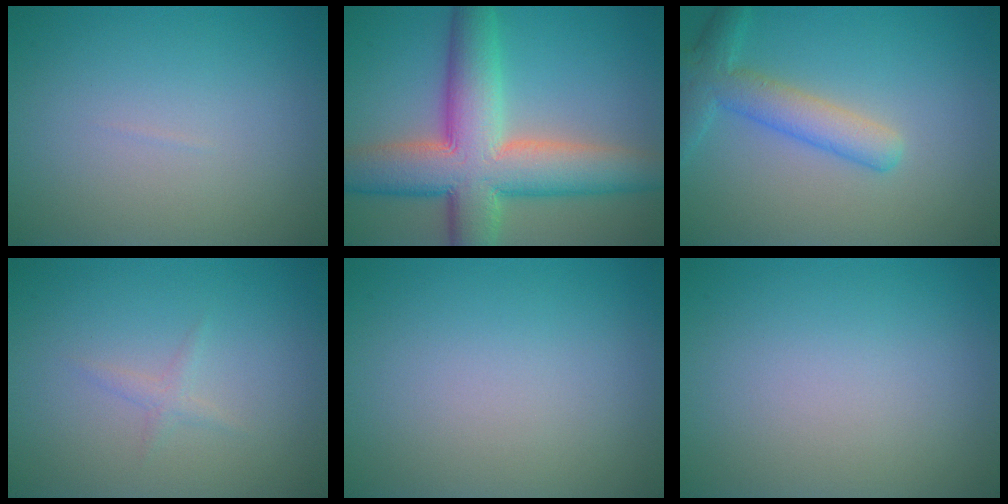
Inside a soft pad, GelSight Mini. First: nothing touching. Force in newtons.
{"total": 11.2, "press": 11.1, "slide": 0.4}
{"total": 4.1, "press": 4.1, "slide": 0.1}
{"total": 0.9, "press": 0.9, "slide": 0.1}
{"total": 0.0}
{"total": 0.0}